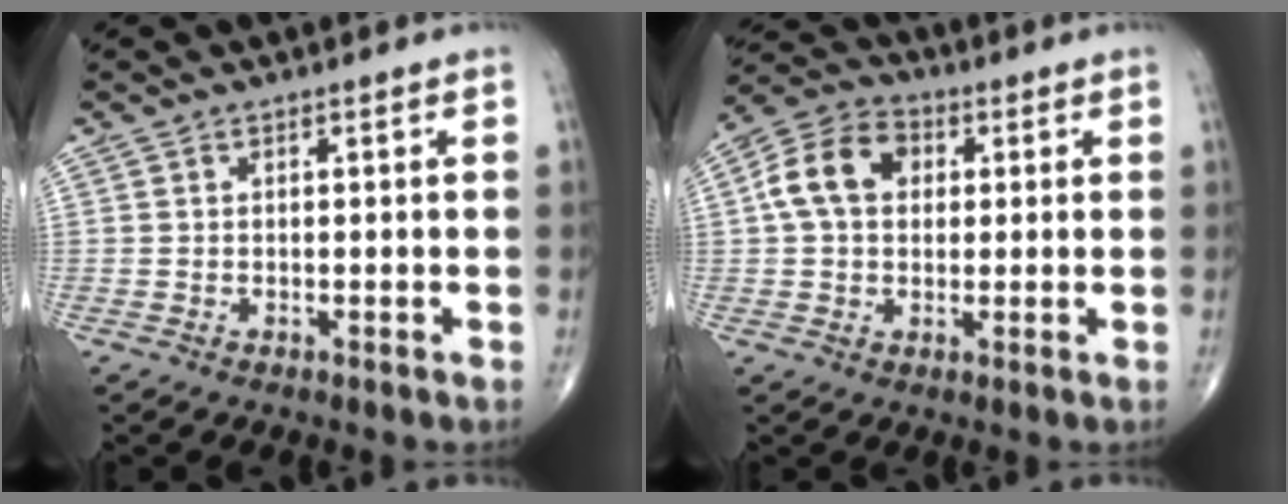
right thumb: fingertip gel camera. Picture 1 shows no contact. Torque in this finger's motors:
{"motor_torque": [0.15, 0.02, 0.96, 0.08, 0.08]}